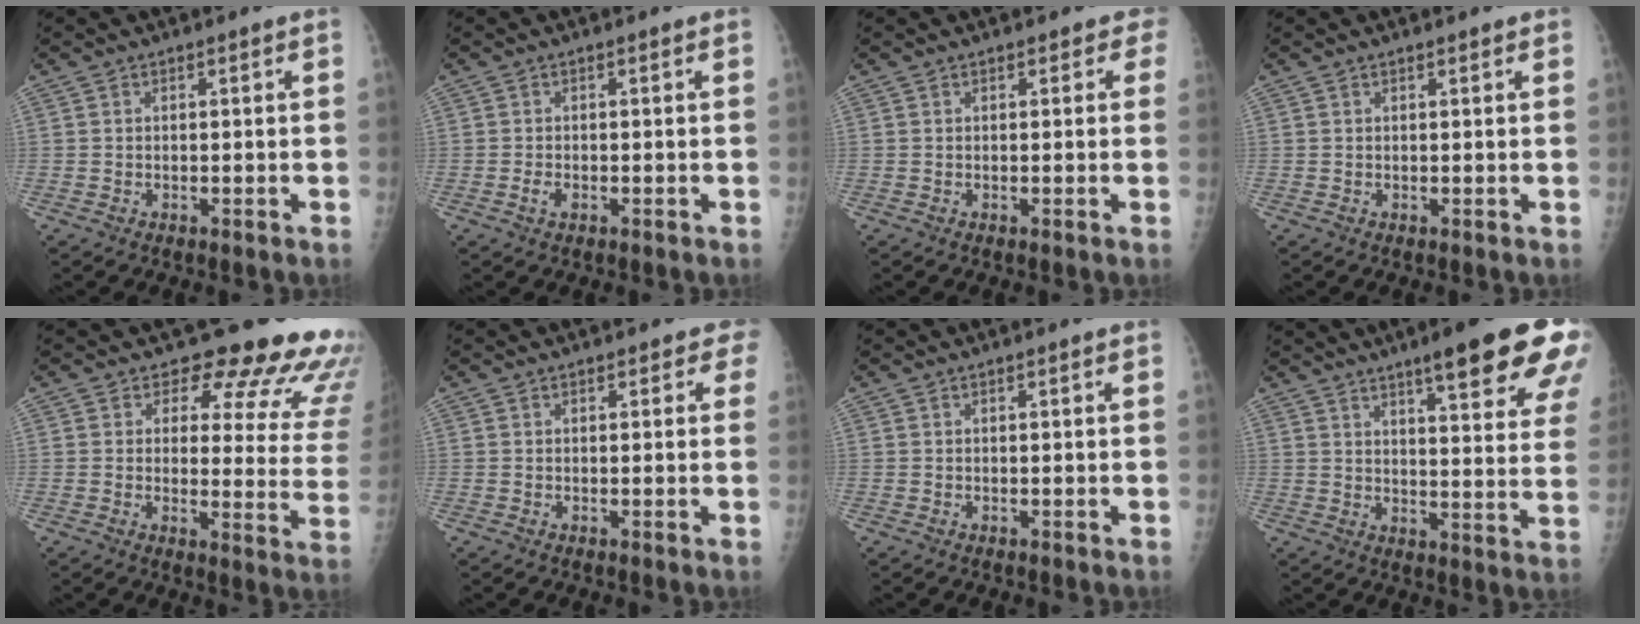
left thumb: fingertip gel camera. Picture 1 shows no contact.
{"total": 1.3, "force": [-0.5, 0.8, 1.0], "torque": [-0.019, 0.000, -0.009]}
{"total": 1.7, "force": [1.1, 1.2, 0.6], "torque": [0.021, 0.000, 0.003]}
{"total": 0.8, "force": [0.6, 0.2, 0.4], "torque": [-0.005, 0.000, 0.007]}
{"total": 17.9, "force": [15.2, 6.7, 6.5], "torque": [-0.023, -0.117, 0.154]}
{"total": 2.1, "force": [1.5, 1.3, 0.7], "torque": [0.021, -0.001, 0.007]}
{"total": 0.0}
{"total": 20.6, "force": [13.1, 3.4, 15.5], "torque": [-0.185, -0.050, 0.168]}